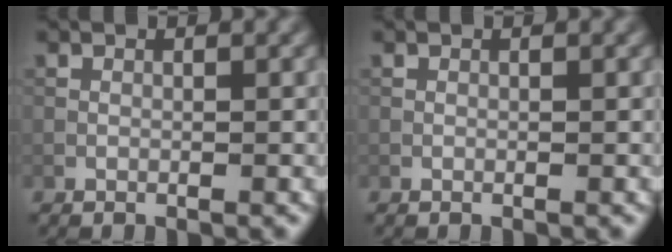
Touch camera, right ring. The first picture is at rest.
{"total": 0.0}